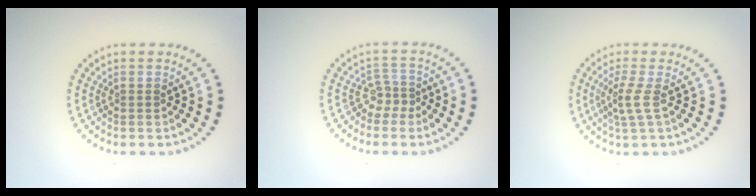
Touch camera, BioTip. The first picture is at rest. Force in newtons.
{"total": 1.7, "press": 1.2, "slide": 1.2}
{"total": 2.1, "press": 1.5, "slide": 1.4}